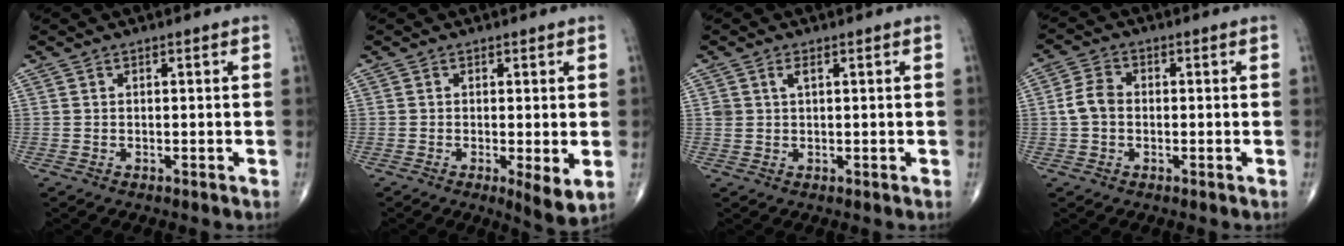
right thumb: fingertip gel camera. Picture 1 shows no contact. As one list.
[{"total": 4.9, "force": [-0.7, 1.2, 4.7], "torque": [-0.076, -0.018, -0.016]}, {"total": 1.8, "force": [0.8, 0.9, 1.4], "torque": [-0.031, 0.005, 0.019]}, {"total": 4.5, "force": [-0.3, 3.3, 3.0], "torque": [-0.061, 0.015, -0.012]}]